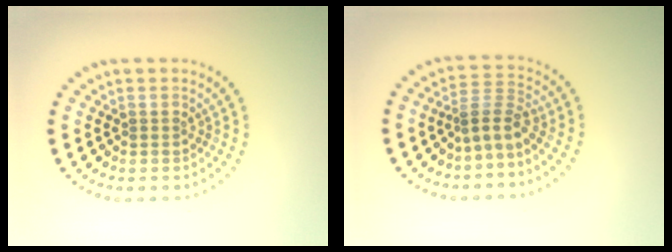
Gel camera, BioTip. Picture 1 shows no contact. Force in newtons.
{"total": 2.8, "press": 1.8, "slide": 2.1}